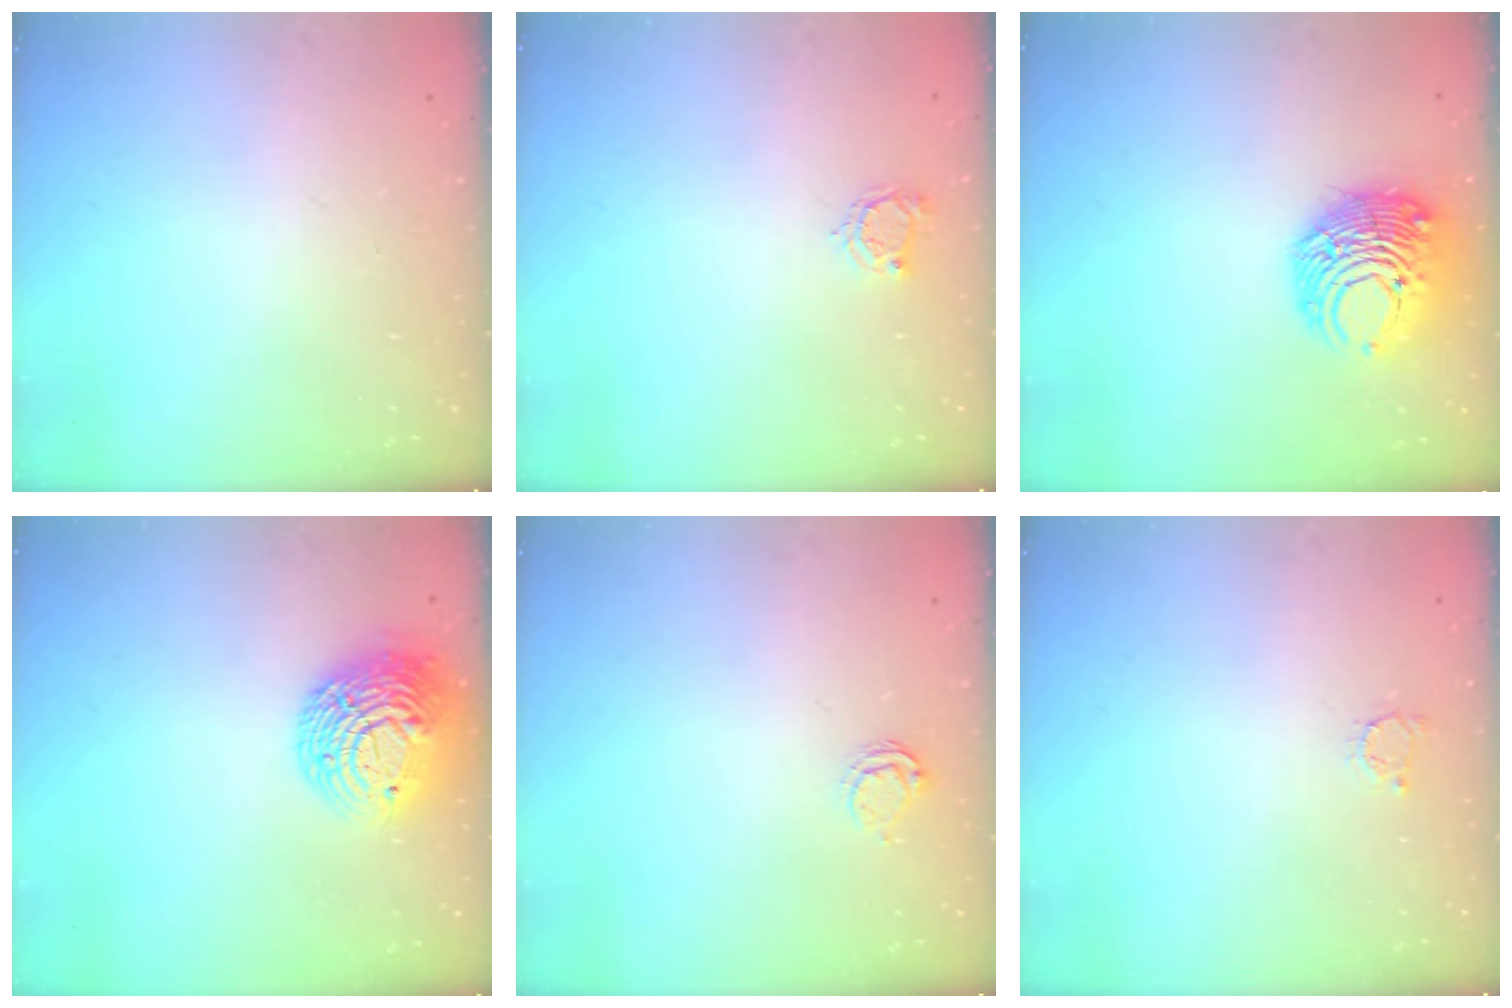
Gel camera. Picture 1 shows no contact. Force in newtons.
{"total": 4.5, "press": 4.4, "slide": 0.4}
{"total": 11.3, "press": 11.3, "slide": 1.2}
{"total": 14.2, "press": 14.1, "slide": 1.0}
{"total": 5.5, "press": 5.5, "slide": 0.4}
{"total": 2.5, "press": 2.5, "slide": 0.3}